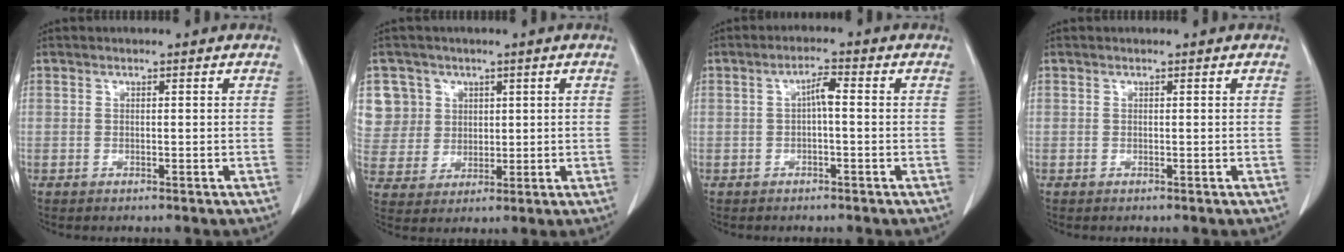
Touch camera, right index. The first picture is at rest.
{"total": 8.4, "force": [3.4, 7.7, 0.3], "torque": [-0.001, 0.019, 0.077]}
{"total": 2.7, "force": [-0.1, 0.5, 2.6], "torque": [-0.045, 0.008, -0.002]}
{"total": 0.0}